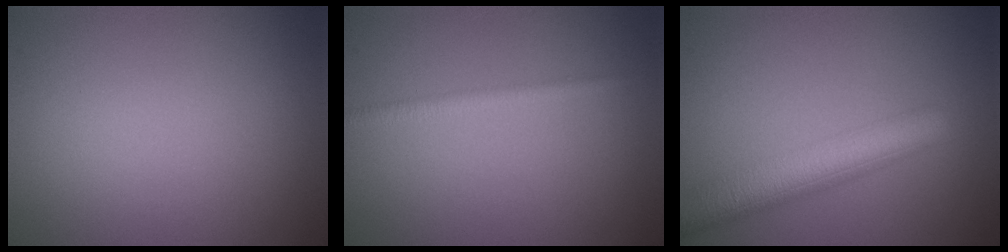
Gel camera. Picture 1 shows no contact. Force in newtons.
{"total": 1.3, "press": 1.3, "slide": 0.1}
{"total": 6.1, "press": 6.1, "slide": 0.3}